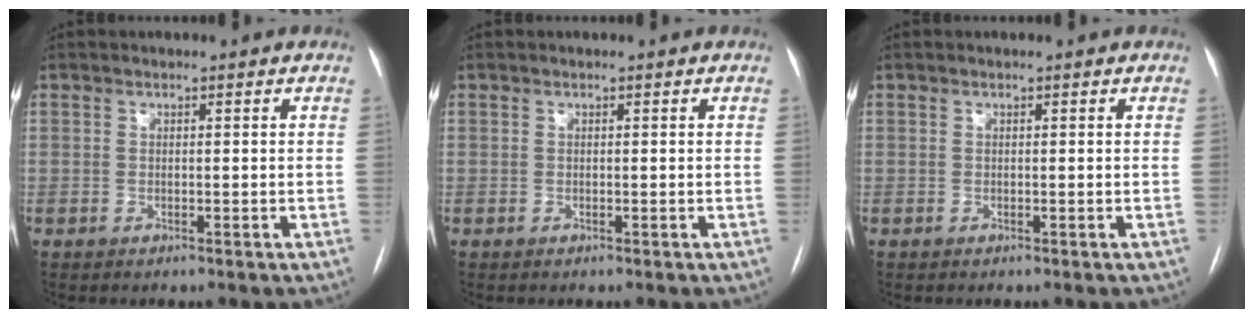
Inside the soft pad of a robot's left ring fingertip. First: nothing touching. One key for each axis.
{"total": 0.0}
{"total": 0.0}